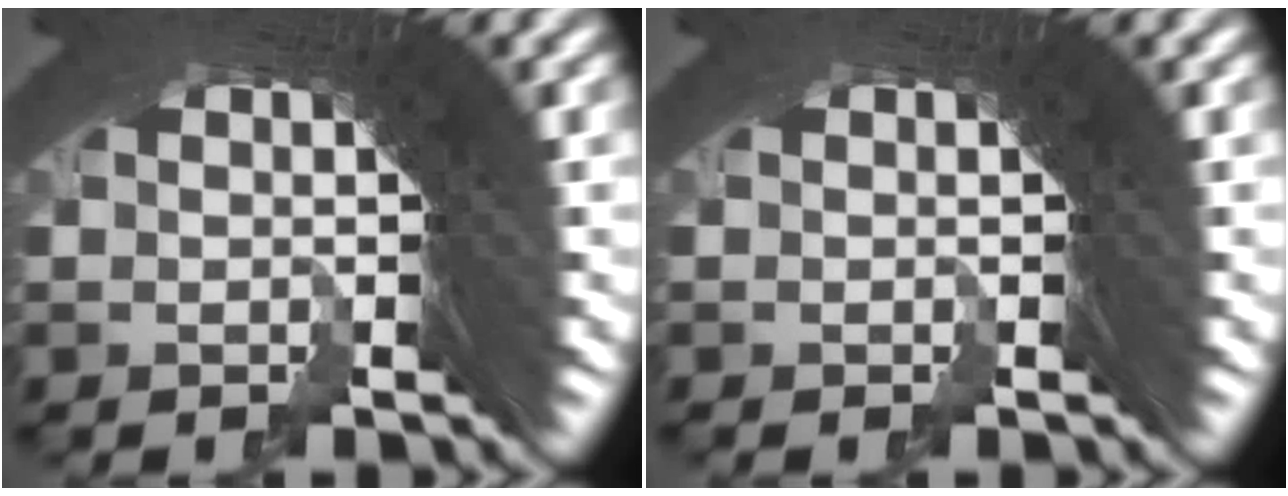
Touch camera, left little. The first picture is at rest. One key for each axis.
{"total": 0.0}